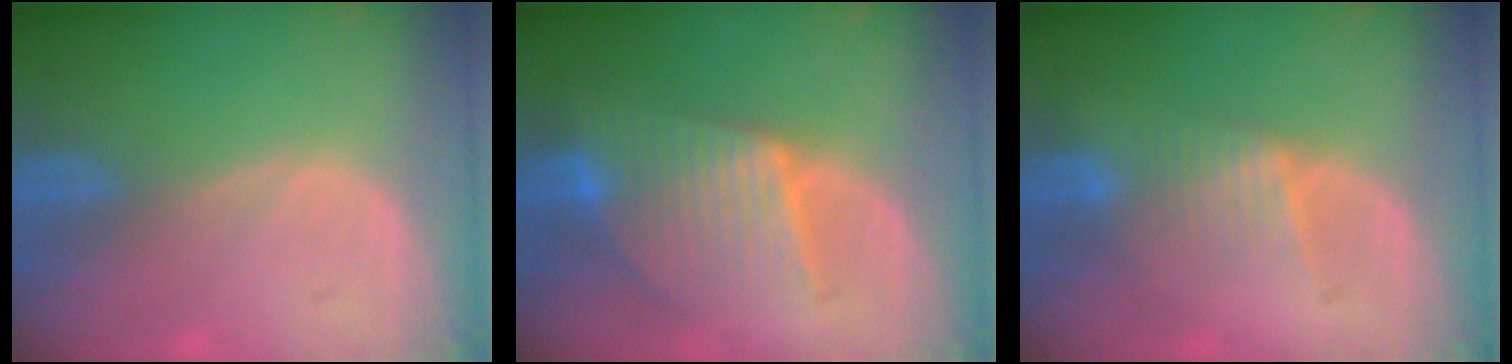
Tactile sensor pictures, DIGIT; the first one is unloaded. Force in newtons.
{"total": 8.4, "press": 8.4, "slide": 0.5}
{"total": 4.0, "press": 4.0, "slide": 0.4}